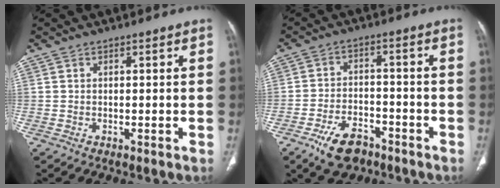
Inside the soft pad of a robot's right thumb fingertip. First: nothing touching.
{"total": 8.6, "force": [-5.5, 4.9, 4.5], "torque": [-0.071, 0.030, -0.090]}